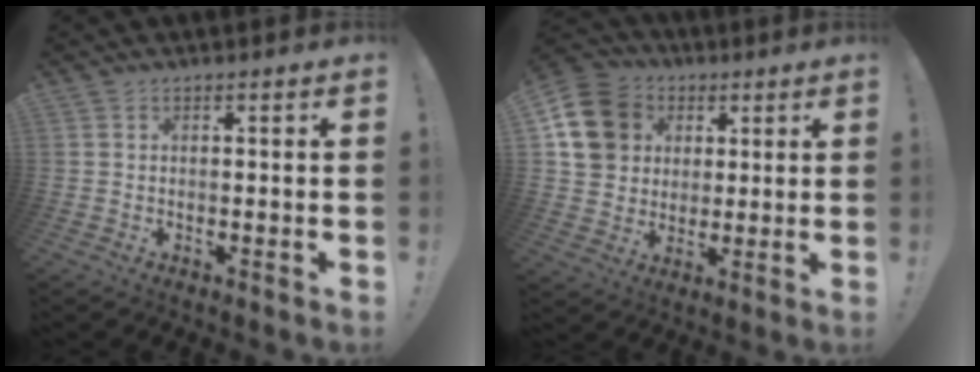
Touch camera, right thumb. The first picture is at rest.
{"total": 15.6, "force": [4.1, 13.5, 6.7], "torque": [-0.099, -0.007, 0.087]}